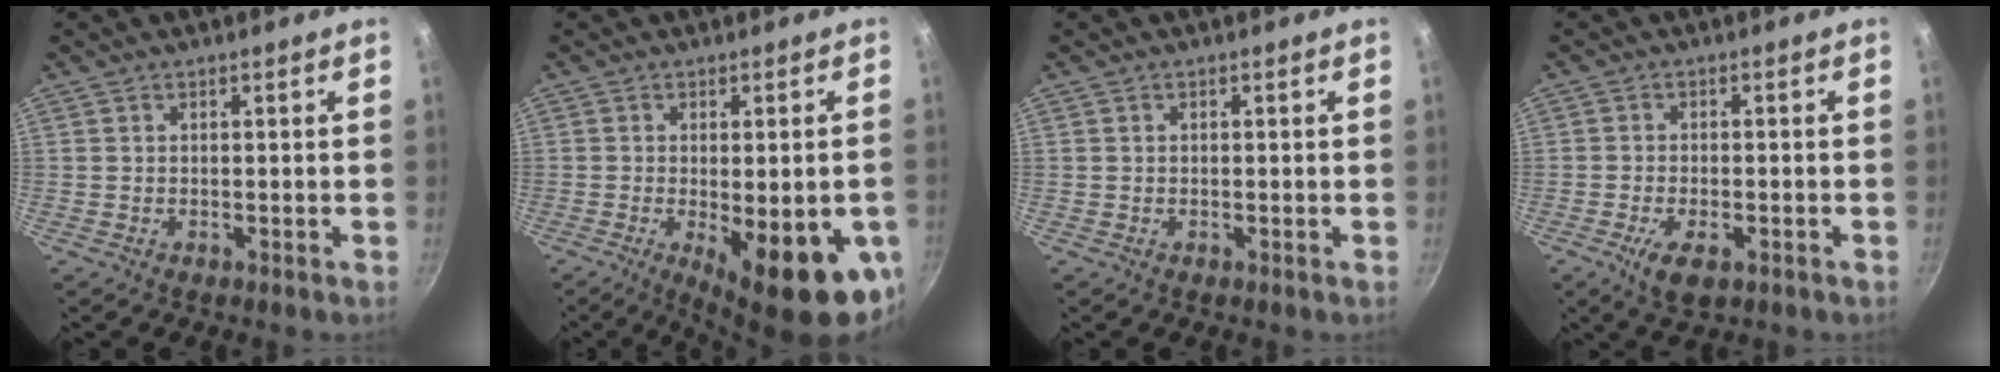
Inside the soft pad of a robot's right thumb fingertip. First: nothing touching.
{"total": 17.0, "force": [-4.9, 5.5, 15.3], "torque": [-0.176, -0.013, -0.052]}
{"total": 0.0}
{"total": 5.9, "force": [-2.7, 2.7, 4.5], "torque": [-0.081, 0.001, -0.044]}